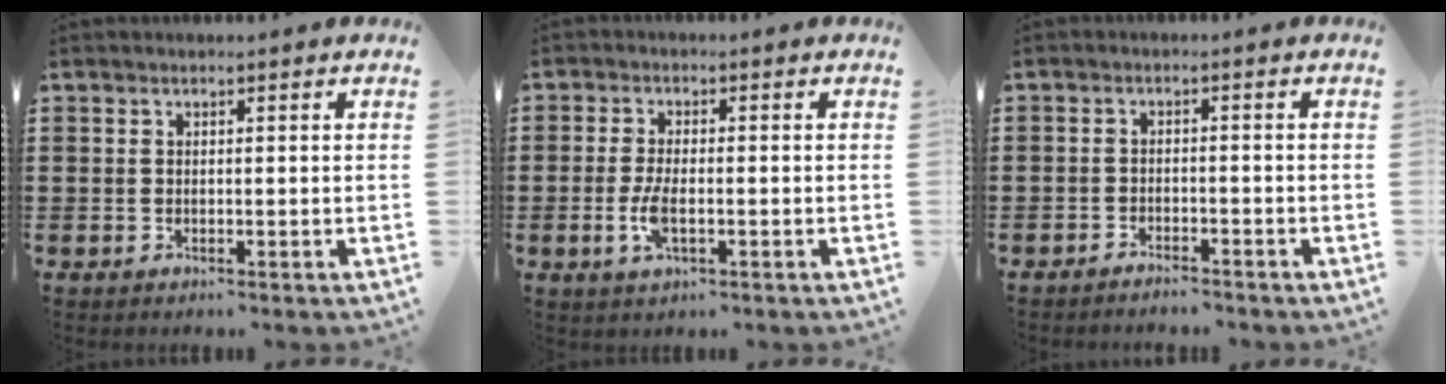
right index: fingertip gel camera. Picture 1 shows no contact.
{"total": 4.3, "force": [-1.2, 1.5, 3.9], "torque": [-0.095, -0.007, -0.028]}
{"total": 2.0, "force": [-2.0, 0.0, -0.1], "torque": [-0.004, 0.002, -0.043]}